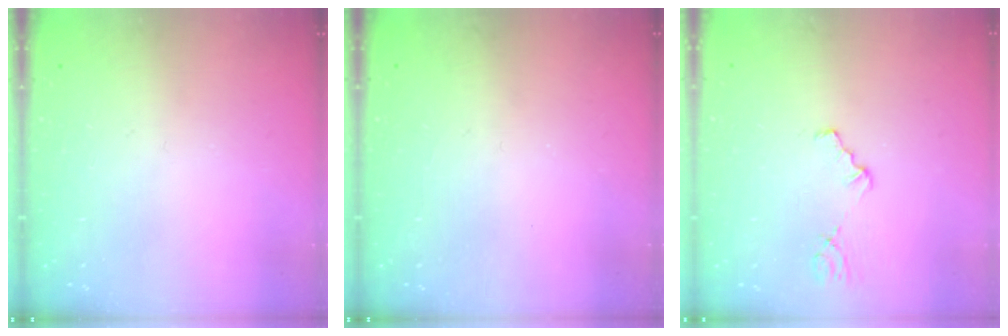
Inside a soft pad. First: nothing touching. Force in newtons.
{"total": 0.0}
{"total": 1.7, "press": 1.6, "slide": 0.3}